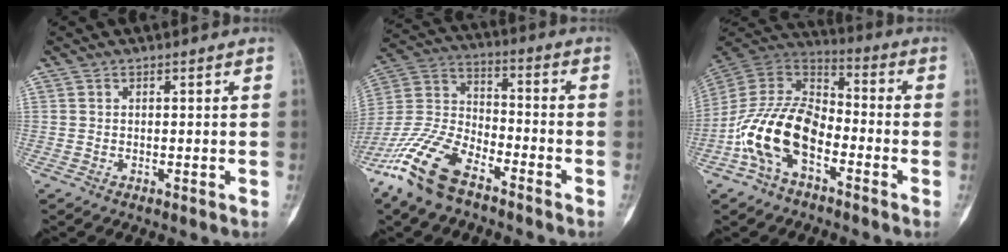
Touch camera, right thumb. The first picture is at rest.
{"total": 15.9, "force": [-10.7, 6.7, 9.6], "torque": [-0.209, 0.045, -0.212]}
{"total": 15.9, "force": [-6.0, 9.1, 11.6], "torque": [-0.216, 0.059, -0.121]}